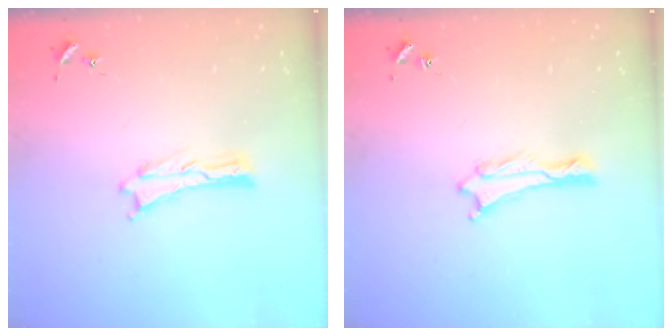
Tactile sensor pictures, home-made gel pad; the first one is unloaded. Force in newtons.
{"total": 0.8, "press": 0.7, "slide": 0.1}